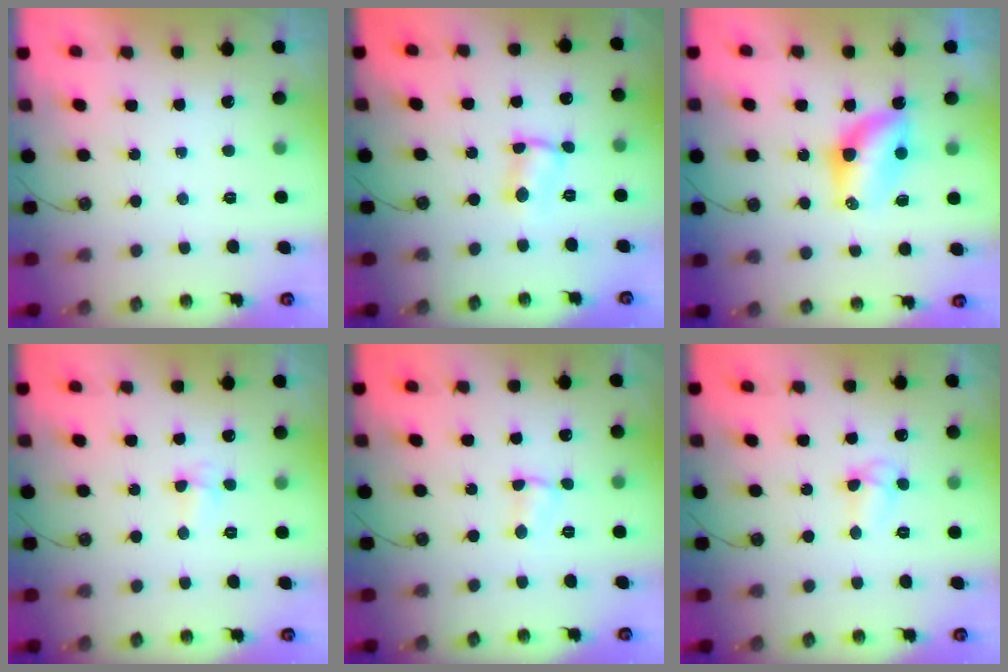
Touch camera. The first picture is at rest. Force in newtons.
{"total": 2.2, "press": 2.2, "slide": 0.1}
{"total": 9.3, "press": 8.2, "slide": 4.3}
{"total": 4.1, "press": 4.1, "slide": 0.8}
{"total": 2.2, "press": 2.2, "slide": 0.4}
{"total": 6.7, "press": 6.7, "slide": 0.7}